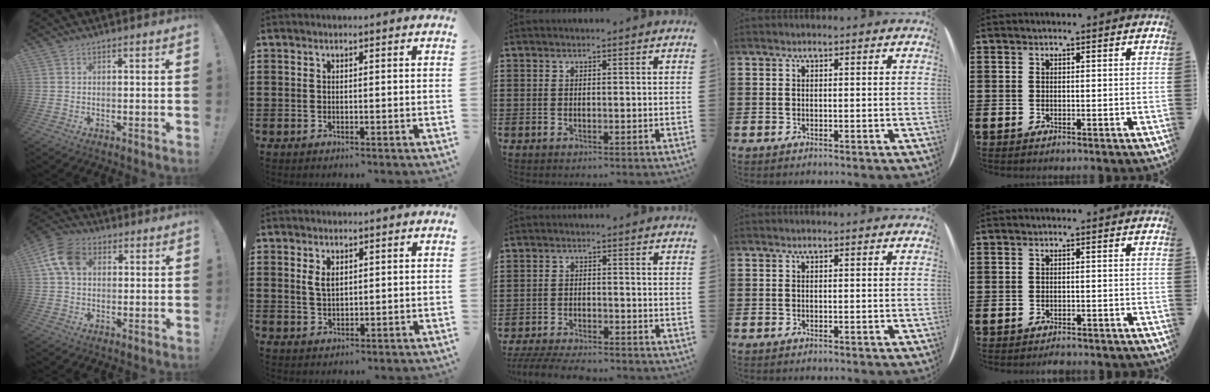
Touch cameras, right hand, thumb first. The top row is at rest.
{"thumb": {"total": 11.0, "force": [2.9, 7.7, 7.3], "torque": [-0.135, 0.012, 0.058]}, "index": {"total": 2.4, "force": [1.0, 1.3, 1.8], "torque": [-0.040, 0.004, 0.017]}, "middle": {"total": 4.3, "force": [-4.1, 0.3, 1.2], "torque": [-0.032, -0.008, -0.085]}, "little": {"total": 1.1, "force": [-1.1, 0.1, 0.1], "torque": [-0.005, 0.001, -0.022]}}